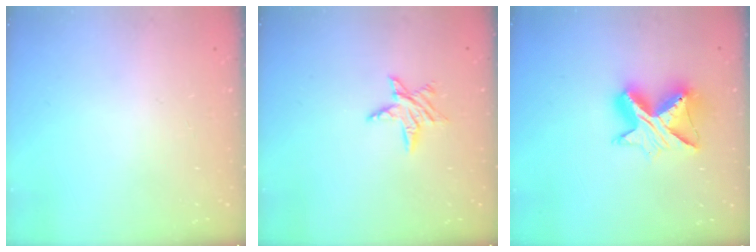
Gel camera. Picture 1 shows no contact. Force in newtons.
{"total": 6.3, "press": 6.3, "slide": 0.3}
{"total": 11.8, "press": 11.7, "slide": 1.1}